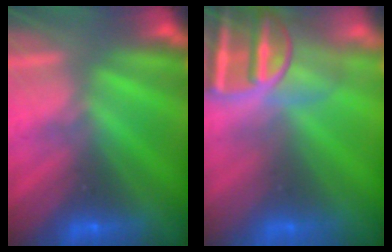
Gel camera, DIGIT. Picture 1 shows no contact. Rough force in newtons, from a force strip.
{"total": 9.4}